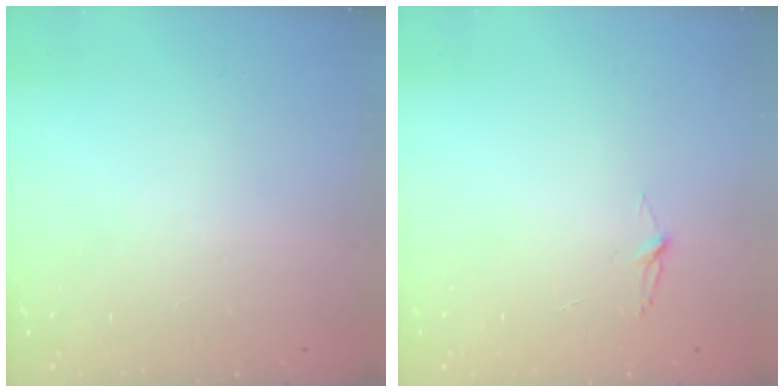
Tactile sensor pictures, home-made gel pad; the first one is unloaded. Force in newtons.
{"total": 3.8, "press": 3.8, "slide": 0.4}